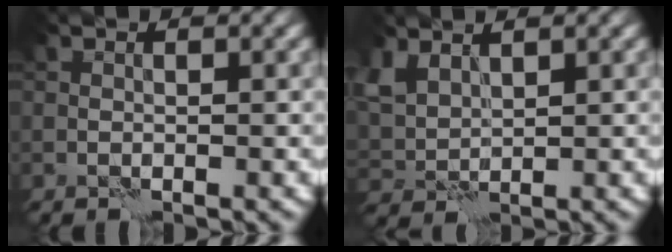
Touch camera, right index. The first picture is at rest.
{"total": 3.6, "force": [2.5, 1.9, 1.7], "torque": [-0.049, 0.005, 0.053]}